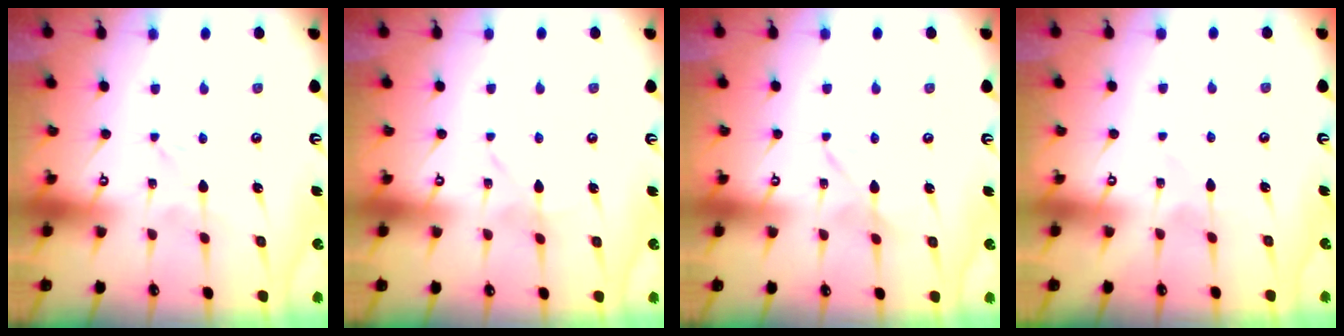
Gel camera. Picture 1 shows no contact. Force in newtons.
{"total": 1.8, "press": 1.8, "slide": 0.2}
{"total": 1.6, "press": 1.6, "slide": 0.0}
{"total": 3.1, "press": 3.0, "slide": 0.4}